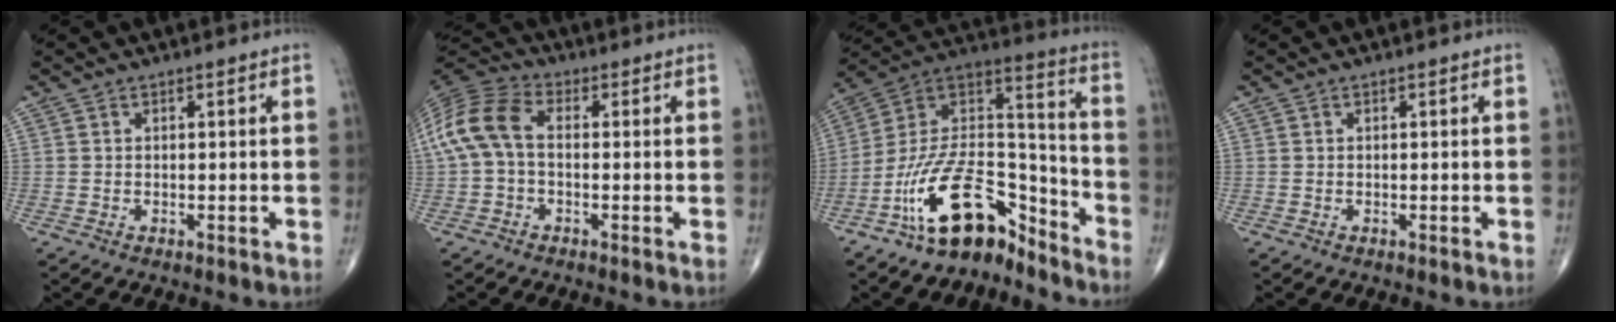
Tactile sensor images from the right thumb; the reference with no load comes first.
{"total": 10.4, "force": [0.1, 6.4, 8.2], "torque": [-0.178, 0.030, -0.008]}
{"total": 18.7, "force": [-13.0, 8.4, 10.6], "torque": [-0.160, 0.114, -0.235]}
{"total": 0.0}